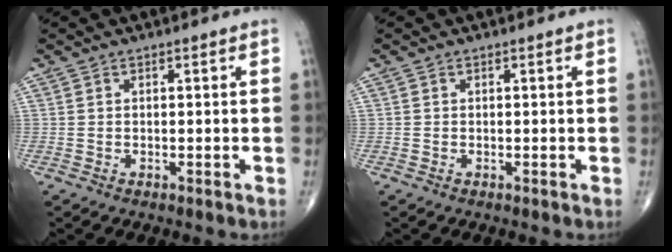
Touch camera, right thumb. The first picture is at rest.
{"total": 0.0}